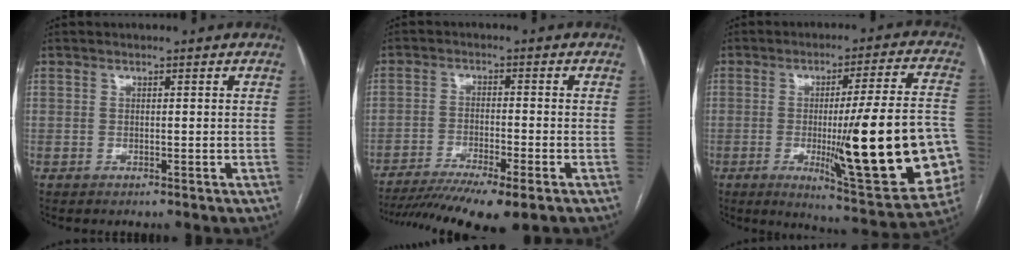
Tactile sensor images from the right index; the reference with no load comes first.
{"total": 13.6, "force": [-10.4, 1.1, 8.6], "torque": [-0.143, -0.027, -0.166]}
{"total": 23.4, "force": [-4.4, 2.4, 22.8], "torque": [-0.256, -0.005, -0.050]}